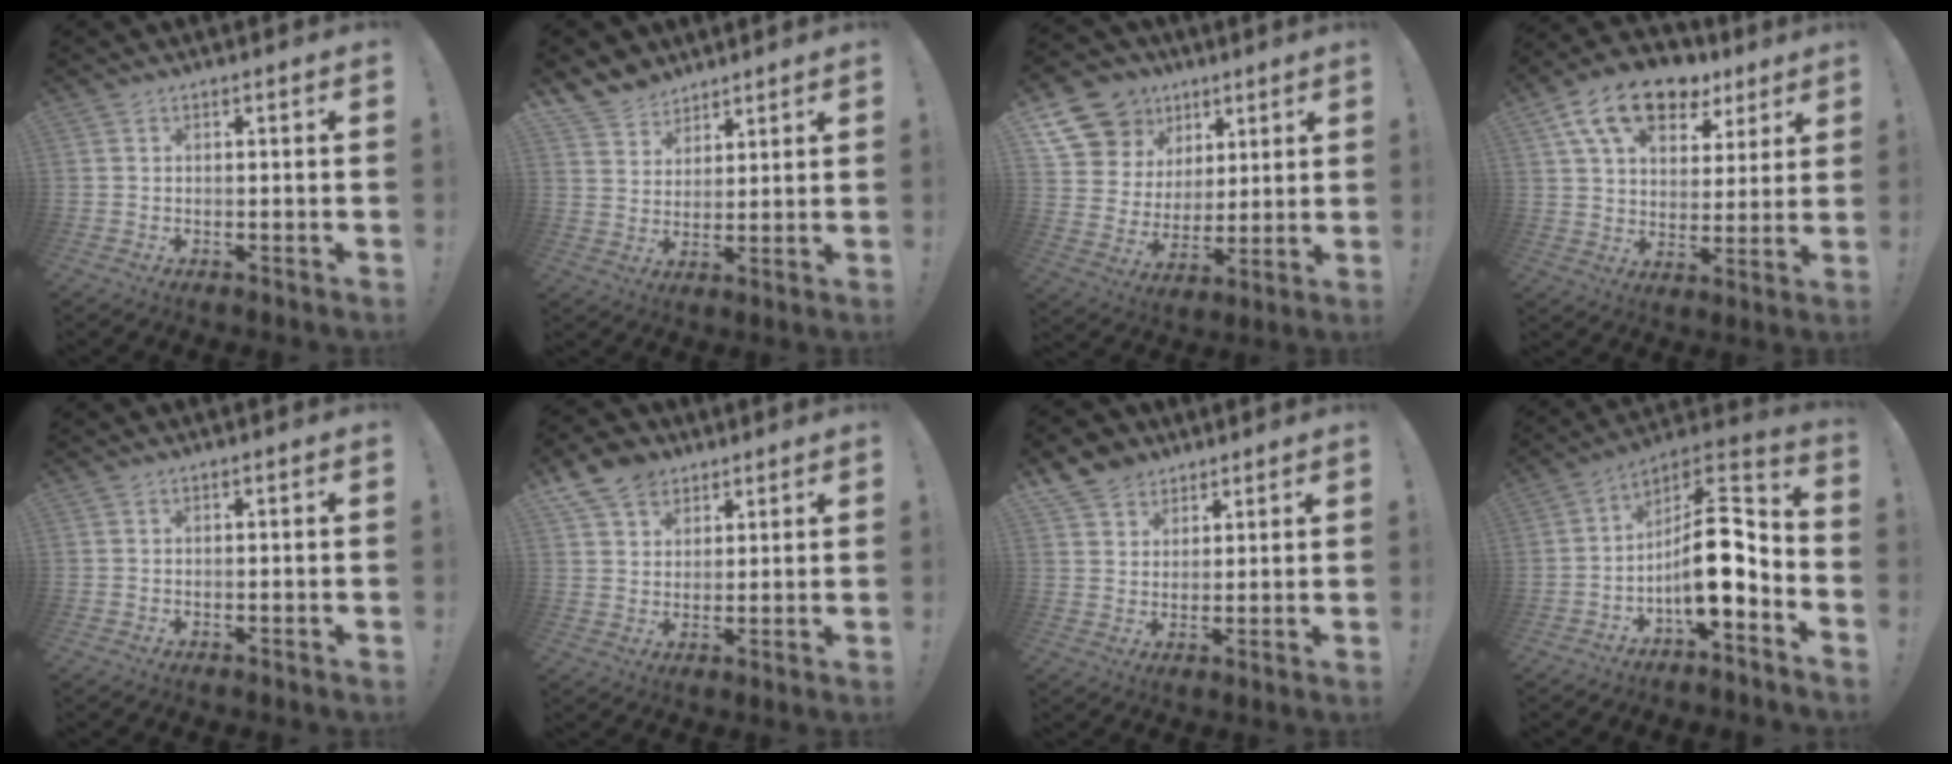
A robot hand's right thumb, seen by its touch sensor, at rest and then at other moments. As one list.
[{"total": 7.5, "force": [6.2, 4.2, 0.5], "torque": [-0.022, -0.045, 0.124]}, {"total": 15.8, "force": [8.9, 12.3, 4.3], "torque": [-0.075, -0.048, 0.191]}, {"total": 16.0, "force": [9.4, 9.3, 9.0], "torque": [-0.154, -0.048, 0.172]}, {"total": 0.0}, {"total": 9.8, "force": [6.3, 6.9, 3.1], "torque": [-0.058, -0.029, 0.126]}, {"total": 7.5, "force": [5.3, 5.1, 0.9], "torque": [-0.017, -0.037, 0.107]}, {"total": 15.1, "force": [-2.6, 6.0, 13.6], "torque": [-0.220, 0.009, -0.039]}]